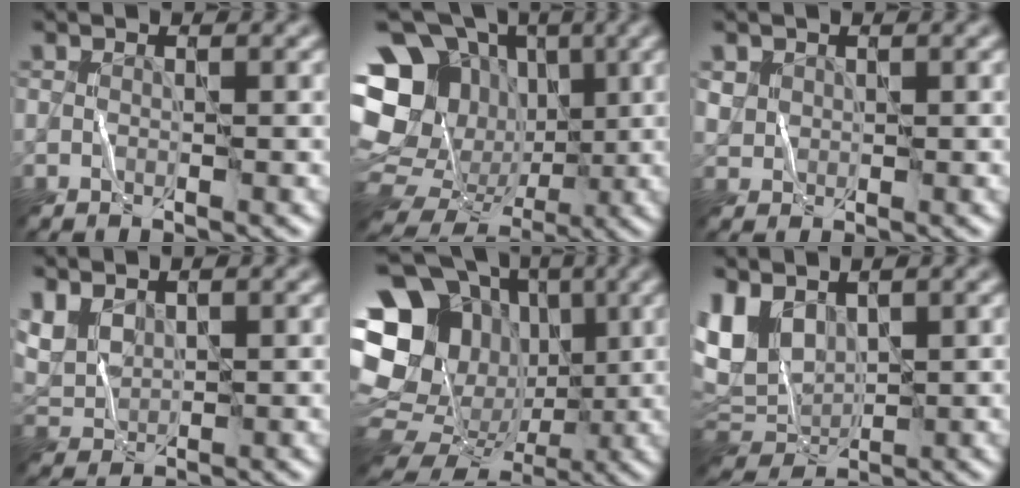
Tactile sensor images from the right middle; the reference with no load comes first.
{"total": 19.4, "force": [2.0, 17.3, 8.5], "torque": [-0.200, 0.030, 0.012]}
{"total": 1.3, "force": [0.6, 1.1, 0.2], "torque": [-0.006, -0.003, 0.016]}
{"total": 3.3, "force": [2.0, 2.0, 1.7], "torque": [-0.046, 0.001, 0.045]}
{"total": 21.4, "force": [2.9, 18.7, 9.9], "torque": [-0.227, 0.040, 0.026]}
{"total": 6.0, "force": [2.3, 3.9, 4.0], "torque": [-0.090, 0.000, 0.044]}